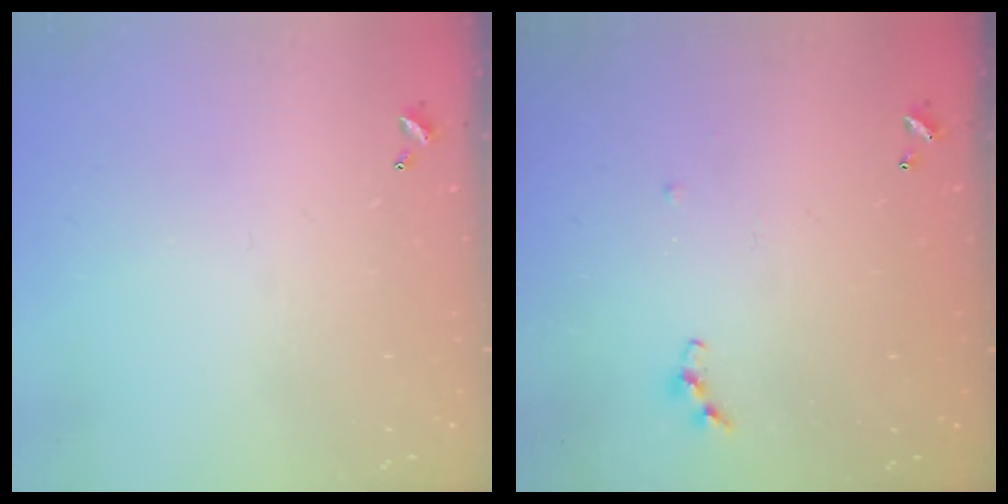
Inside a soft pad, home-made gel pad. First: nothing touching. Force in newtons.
{"total": 5.3, "press": 5.2, "slide": 0.6}